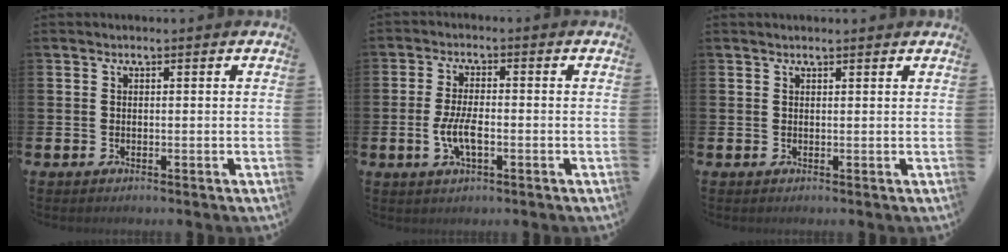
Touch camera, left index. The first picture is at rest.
{"total": 4.6, "force": [-1.1, 1.7, 4.2], "torque": [-0.084, 0.000, -0.024]}
{"total": 0.8, "force": [0.7, 0.0, 0.2], "torque": [0.005, -0.002, 0.011]}